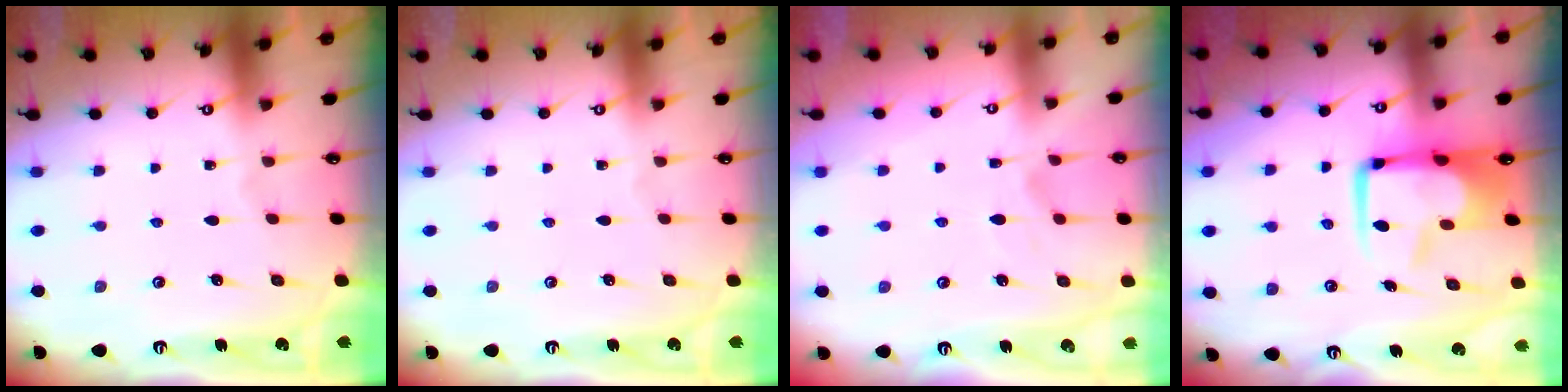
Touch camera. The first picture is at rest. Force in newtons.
{"total": 0.0}
{"total": 1.5, "press": 1.0, "slide": 1.1}
{"total": 10.6, "press": 10.4, "slide": 2.0}